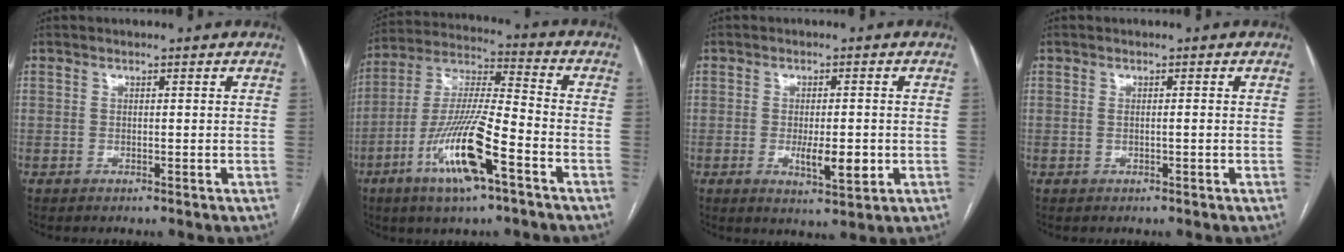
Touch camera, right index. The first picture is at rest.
{"total": 16.0, "force": [-7.3, 2.0, 14.1], "torque": [-0.281, -0.015, -0.132]}
{"total": 5.5, "force": [-1.2, 1.5, 5.2], "torque": [-0.086, -0.008, -0.013]}
{"total": 0.9, "force": [-0.1, 0.1, 0.9], "torque": [-0.017, 0.000, 0.002]}